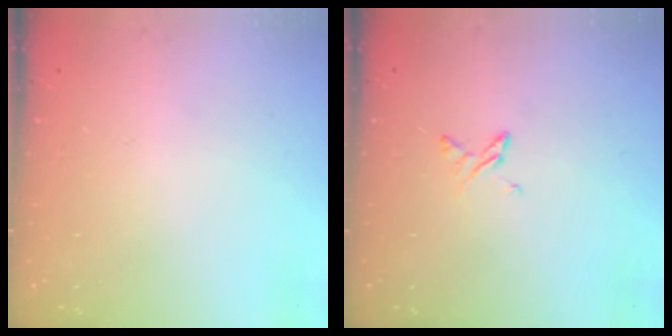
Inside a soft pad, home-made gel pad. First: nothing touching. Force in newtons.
{"total": 3.4, "press": 3.4, "slide": 0.5}